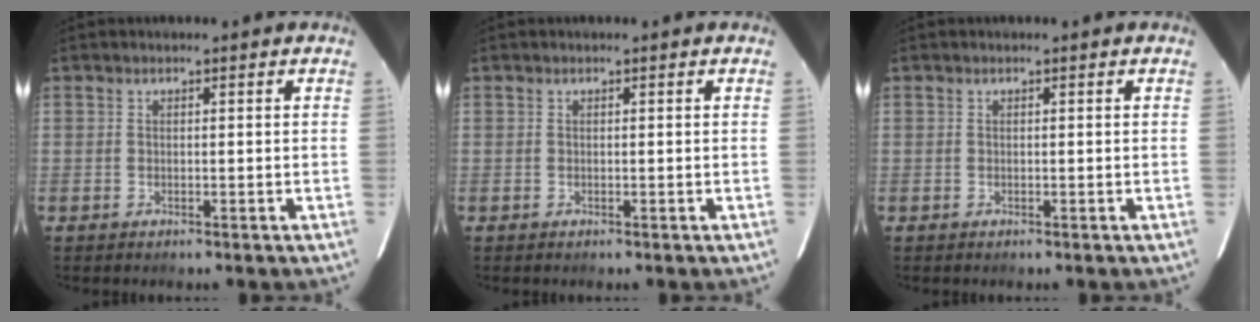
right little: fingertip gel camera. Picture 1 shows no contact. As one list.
[{"total": 0.0}, {"total": 0.0}]